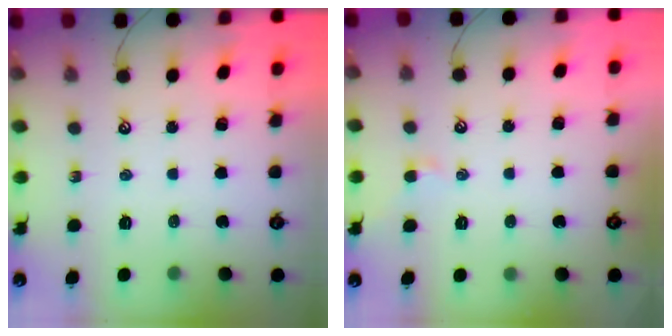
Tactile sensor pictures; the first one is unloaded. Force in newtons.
{"total": 0.0}